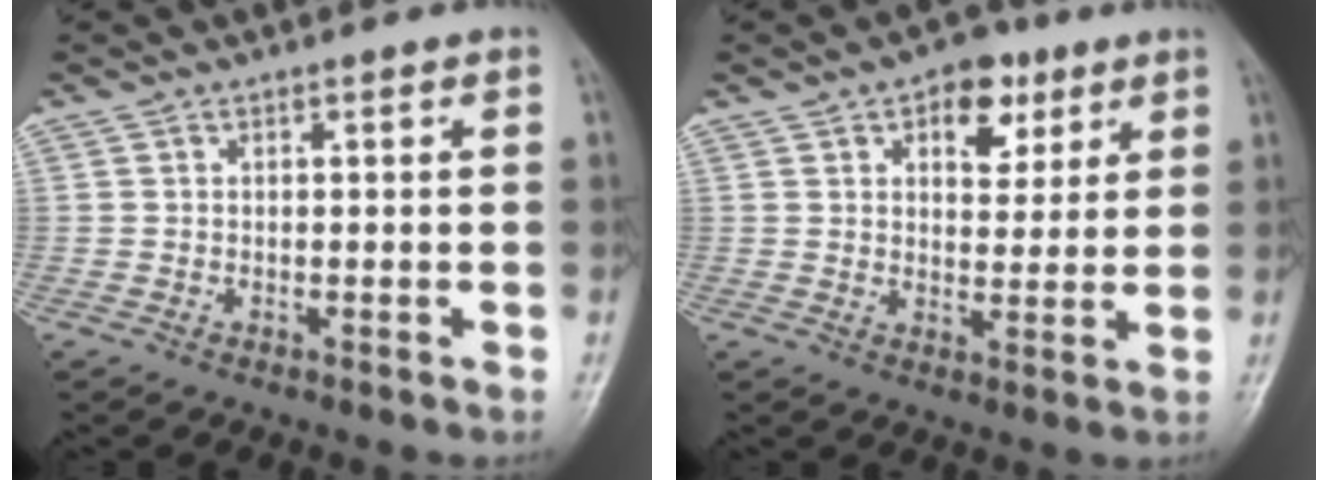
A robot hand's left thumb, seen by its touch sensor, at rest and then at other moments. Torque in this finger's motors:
{"motor_torque": [0.19, 0.32, -0.36, -0.23, 0.07]}